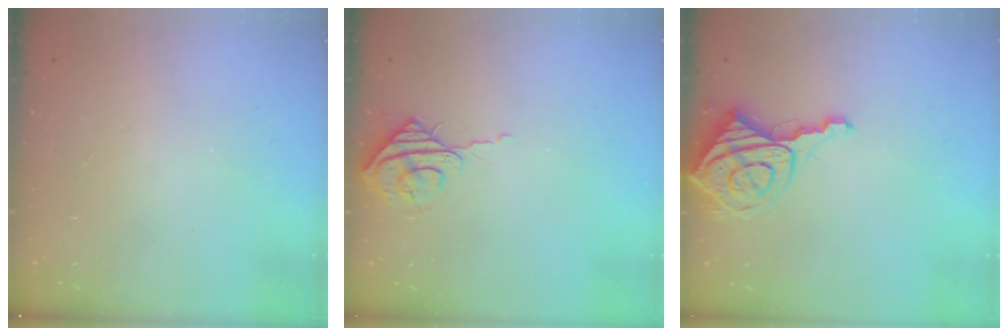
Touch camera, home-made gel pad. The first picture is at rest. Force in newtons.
{"total": 7.4, "press": 7.4, "slide": 0.7}
{"total": 14.1, "press": 14.0, "slide": 1.1}